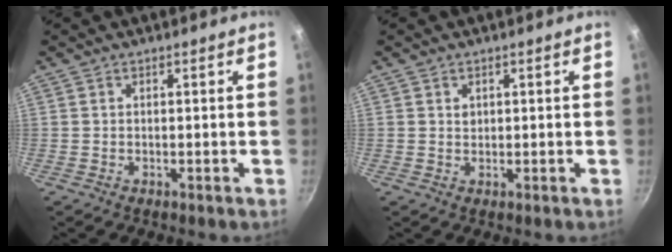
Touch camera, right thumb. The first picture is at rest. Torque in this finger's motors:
{"motor_torque": [0.19, -0.02, 0.29, 0.05, -0.01]}